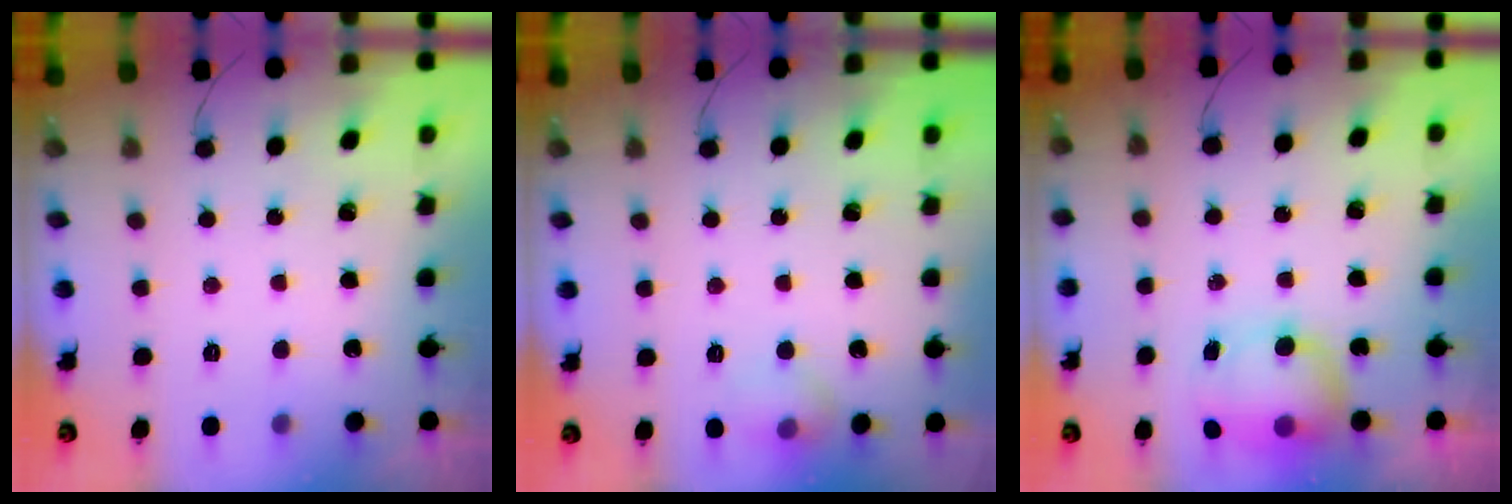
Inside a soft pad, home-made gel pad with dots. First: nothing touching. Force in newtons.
{"total": 7.5, "press": 7.2, "slide": 1.8}
{"total": 8.4, "press": 8.1, "slide": 2.3}